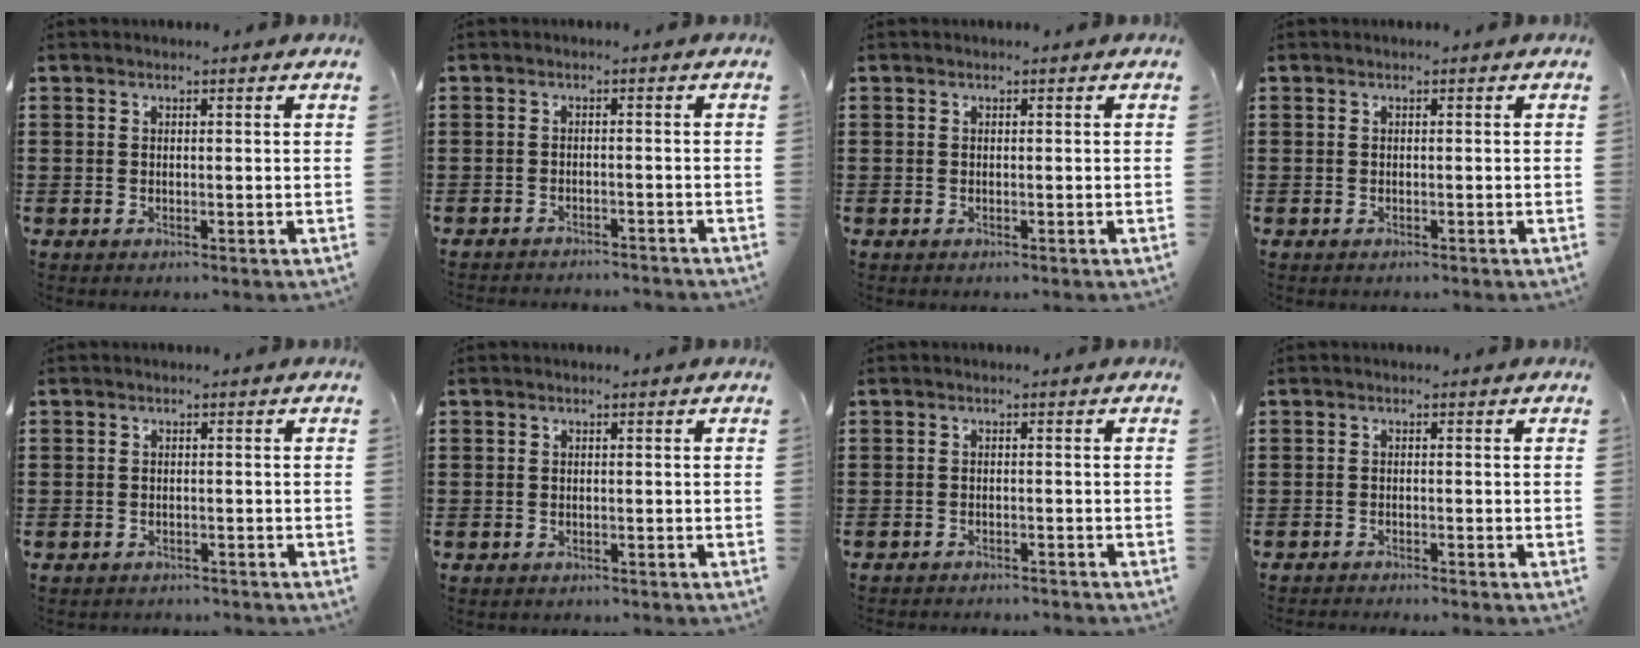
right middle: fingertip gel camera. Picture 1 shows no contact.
{"total": 1.8, "force": [-1.8, 0.0, 0.0], "torque": [-0.006, 0.001, -0.038]}
{"total": 0.0}
{"total": 0.0}
{"total": 1.4, "force": [-1.3, 0.3, -0.2], "torque": [0.000, 0.002, -0.031]}
{"total": 0.7, "force": [-0.6, 0.3, -0.1], "torque": [0.000, 0.002, -0.013]}
{"total": 1.6, "force": [-1.6, 0.0, 0.0], "torque": [-0.006, 0.001, -0.033]}
{"total": 1.3, "force": [-1.2, -0.2, 0.1], "torque": [-0.004, 0.001, -0.024]}